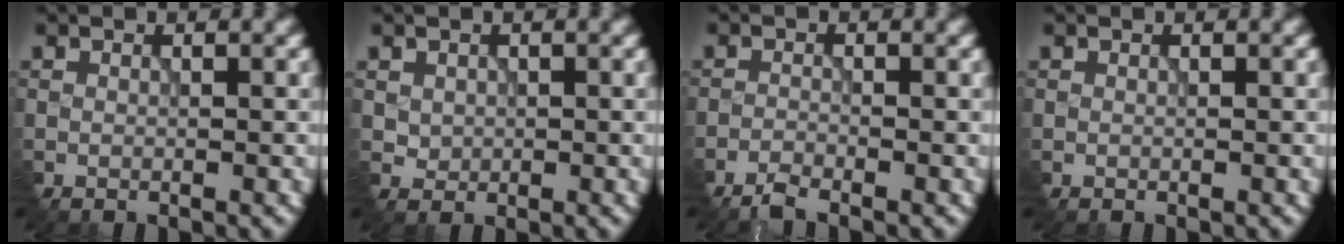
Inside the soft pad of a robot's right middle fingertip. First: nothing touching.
{"total": 1.2, "force": [0.4, 1.2, 0.1], "torque": [-0.008, -0.004, 0.015]}
{"total": 1.7, "force": [-1.5, 0.3, 0.8], "torque": [-0.022, -0.003, -0.033]}
{"total": 0.0}